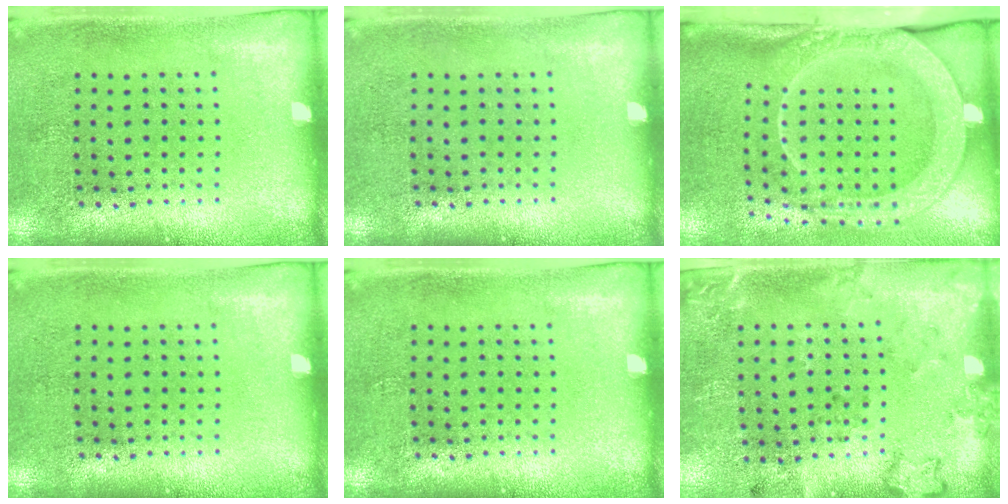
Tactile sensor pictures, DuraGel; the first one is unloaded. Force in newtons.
{"total": 0.0}
{"total": 2.8, "press": 2.1, "slide": 1.9}
{"total": 0.0}
{"total": 0.0}
{"total": 2.0, "press": 1.4, "slide": 1.4}